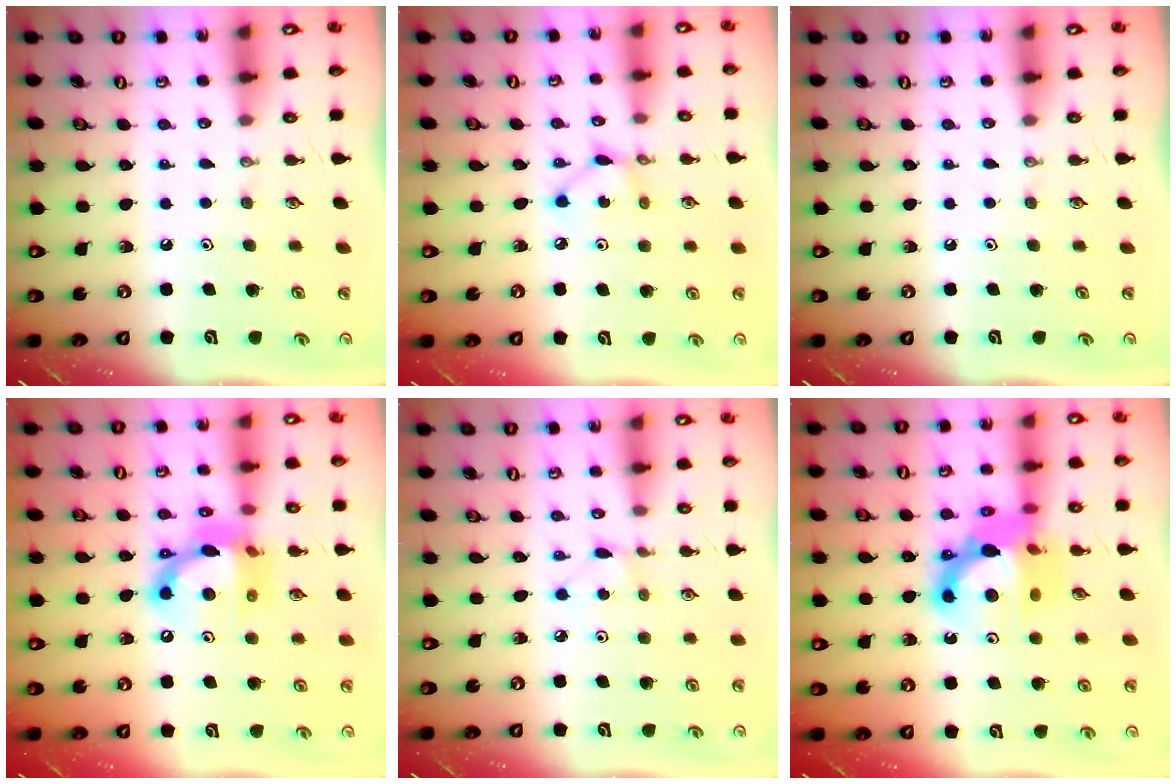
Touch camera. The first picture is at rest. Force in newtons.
{"total": 4.5, "press": 4.5, "slide": 0.2}
{"total": 0.0}
{"total": 13.4, "press": 13.4, "slide": 0.9}
{"total": 2.8, "press": 2.8, "slide": 0.3}
{"total": 14.7, "press": 14.6, "slide": 1.6}